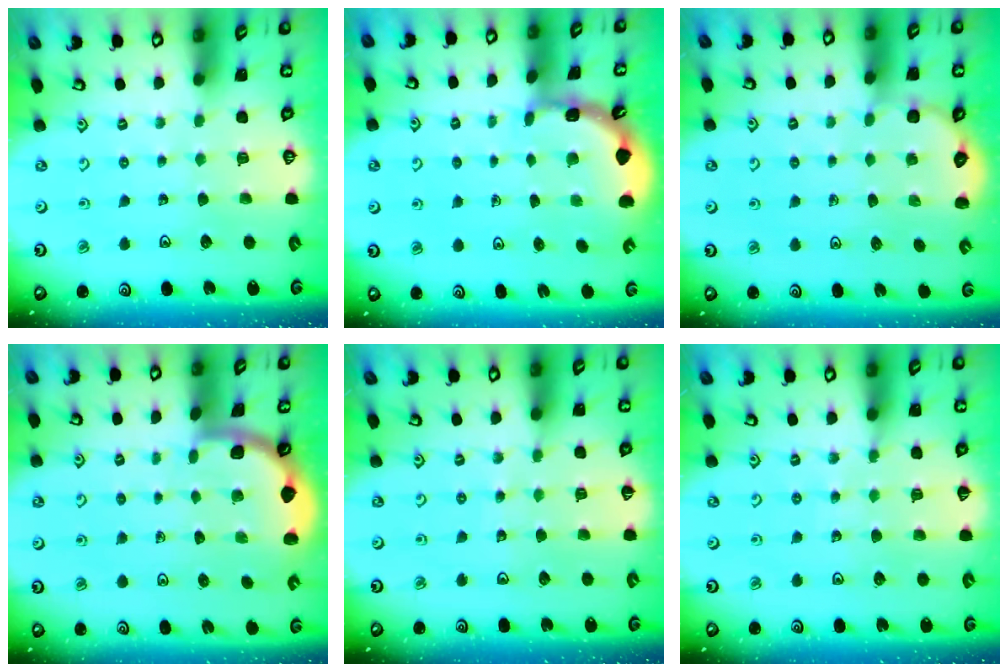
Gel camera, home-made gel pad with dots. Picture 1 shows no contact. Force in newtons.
{"total": 2.0, "press": 2.0, "slide": 0.4}
{"total": 2.2, "press": 2.2, "slide": 0.3}
{"total": 1.8, "press": 1.8, "slide": 0.1}
{"total": 3.2, "press": 3.0, "slide": 0.8}
{"total": 4.9, "press": 4.7, "slide": 1.2}